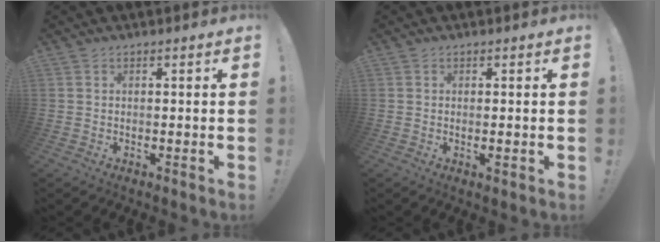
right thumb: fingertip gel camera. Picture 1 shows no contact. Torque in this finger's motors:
{"motor_torque": [-0.07, 0.04, -0.09, 0.41, -0.01]}